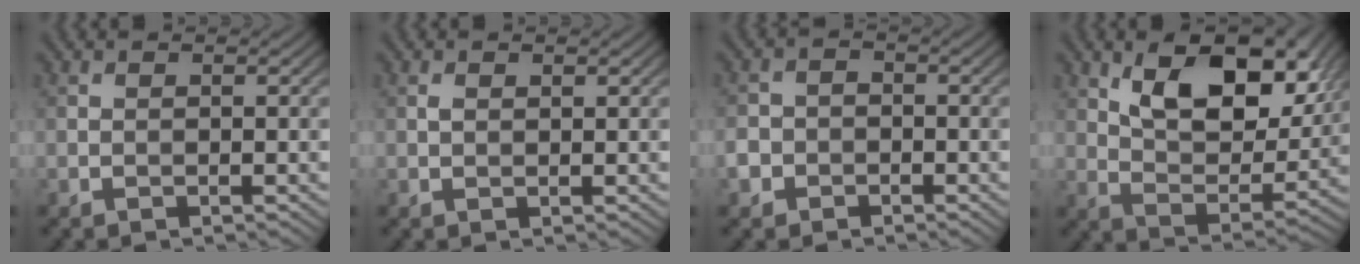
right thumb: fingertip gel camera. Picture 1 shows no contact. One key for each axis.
{"total": 0.8, "fx": 0.3, "fy": 0.4, "fz": 0.6, "tx": -0.017, "ty": -0.001, "tz": 0.007}
{"total": 3.1, "fx": -1.6, "fy": 2.5, "fz": 0.9, "tx": -0.019, "ty": -0.003, "tz": -0.037}
{"total": 12.8, "fx": 6.1, "fy": 6.4, "fz": 9.3, "tx": -0.151, "ty": -0.009, "tz": 0.102}